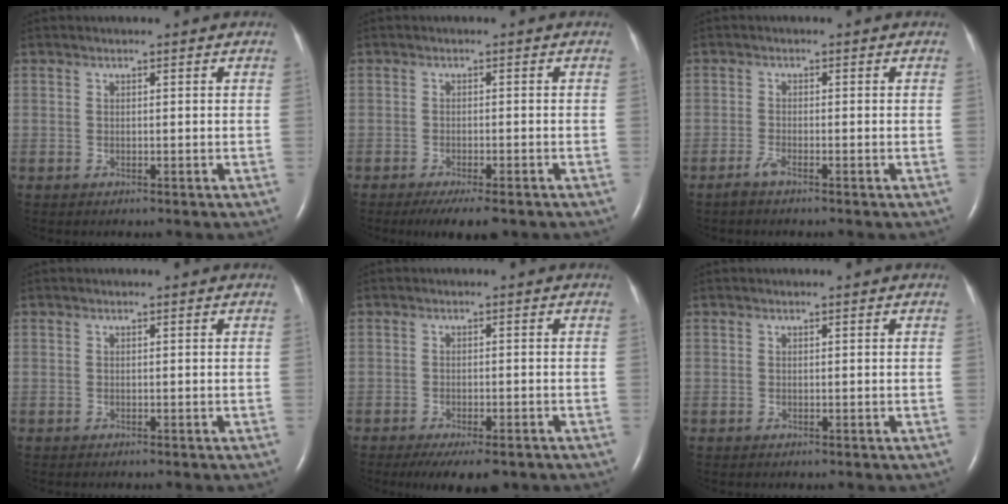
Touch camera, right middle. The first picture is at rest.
{"total": 6.4, "force": [-4.8, 1.4, 4.0], "torque": [-0.053, -0.012, -0.068]}
{"total": 1.5, "force": [-1.3, 0.0, 0.9], "torque": [-0.029, -0.004, -0.028]}
{"total": 0.0}
{"total": 7.6, "force": [-5.6, 2.2, 4.6], "torque": [-0.059, -0.010, -0.081]}
{"total": 0.0}